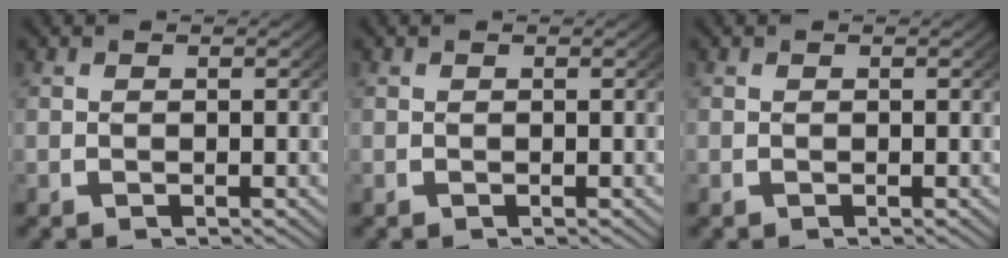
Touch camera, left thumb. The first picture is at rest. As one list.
[{"total": 0.0}, {"total": 0.0}]